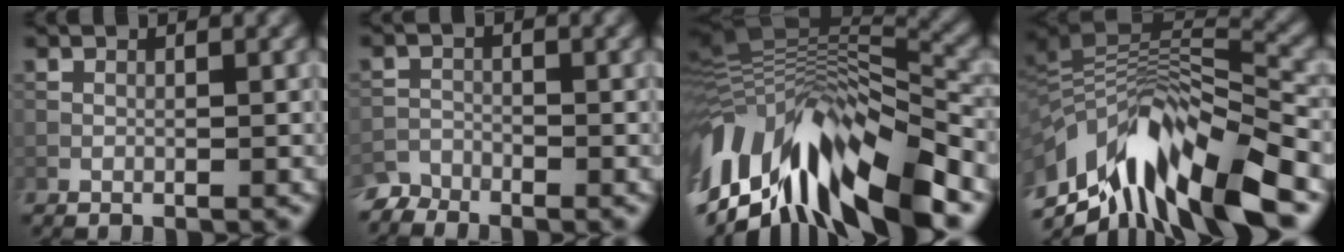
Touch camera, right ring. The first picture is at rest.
{"total": 2.5, "force": [-2.5, 0.5, 0.0], "torque": [-0.005, -0.005, -0.054]}
{"total": 16.3, "force": [-5.8, 6.6, 13.8], "torque": [-0.252, -0.010, -0.099]}
{"total": 13.7, "force": [-7.2, 4.8, 10.6], "torque": [-0.204, 0.012, -0.118]}